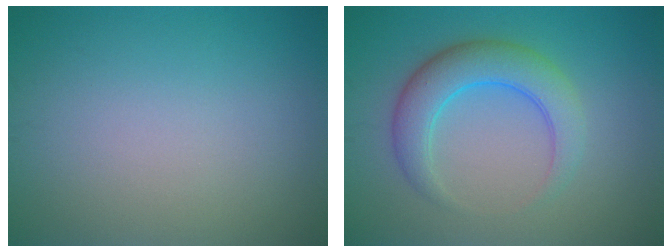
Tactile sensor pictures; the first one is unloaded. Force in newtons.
{"total": 4.8, "press": 4.8, "slide": 0.1}